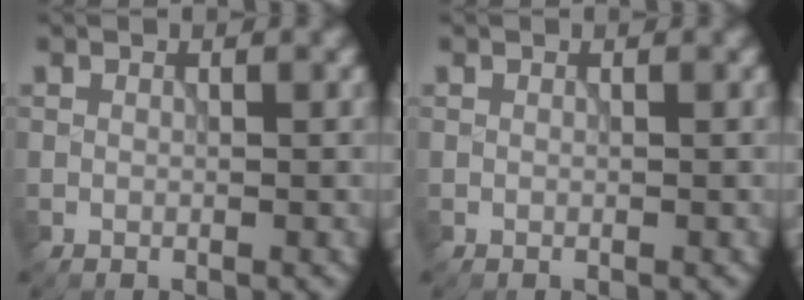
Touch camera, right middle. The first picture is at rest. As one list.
[{"total": 0.0}]